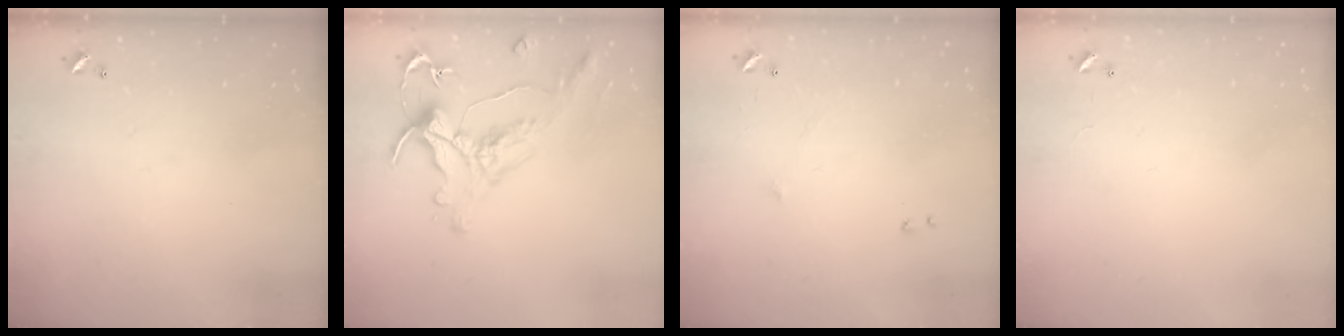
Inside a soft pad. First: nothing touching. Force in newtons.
{"total": 0.7, "press": 0.1, "slide": 0.7}
{"total": 6.0, "press": 5.9, "slide": 0.8}
{"total": 9.3, "press": 9.3, "slide": 0.3}